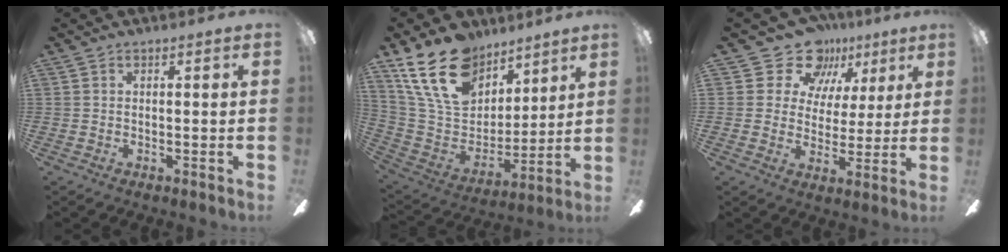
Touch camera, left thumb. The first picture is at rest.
{"total": 22.4, "force": [14.2, 13.3, 11.2], "torque": [-0.223, -0.067, 0.265]}
{"total": 13.4, "force": [8.4, 9.8, 3.7], "torque": [-0.071, -0.051, 0.161]}